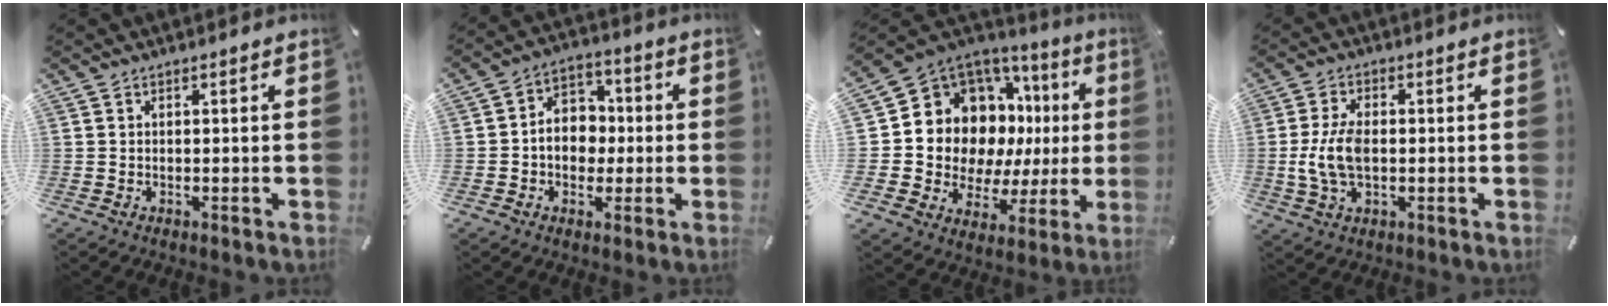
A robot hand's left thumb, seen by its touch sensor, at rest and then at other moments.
{"total": 8.4, "force": [-1.1, 7.3, 4.1], "torque": [-0.076, 0.019, -0.019]}
{"total": 13.6, "force": [4.9, 10.7, 6.9], "torque": [-0.128, -0.068, 0.101]}
{"total": 8.5, "force": [-0.7, 4.7, 7.0], "torque": [-0.154, 0.001, -0.013]}